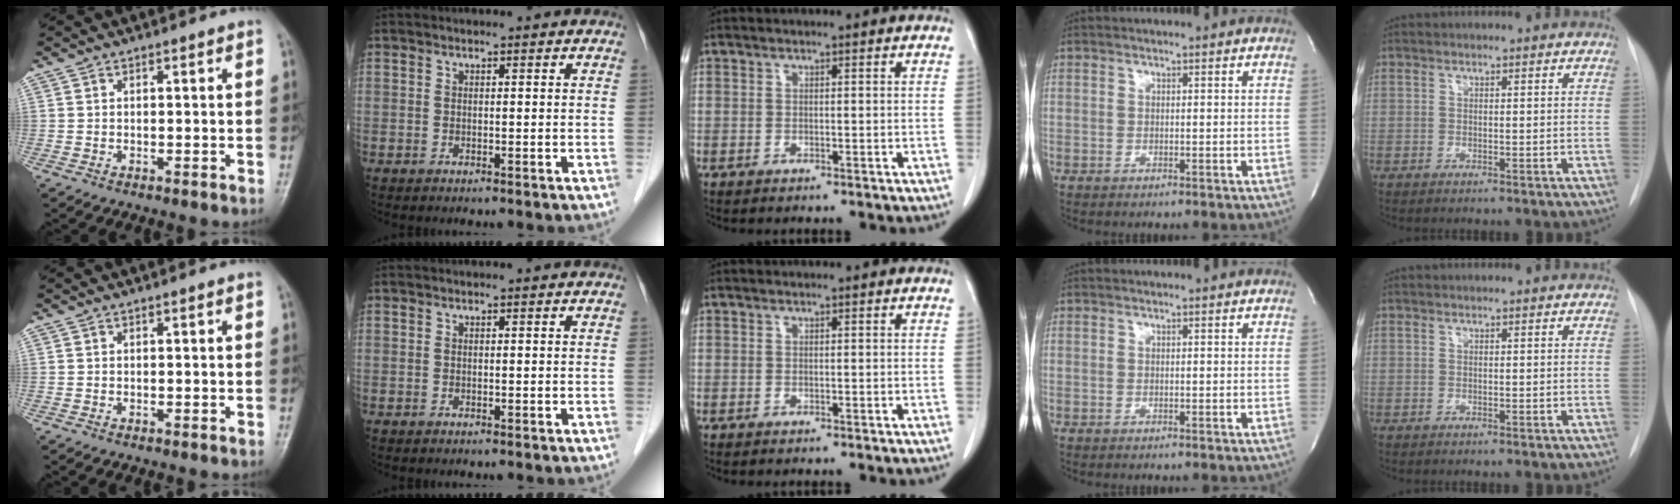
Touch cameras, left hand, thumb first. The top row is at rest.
{}